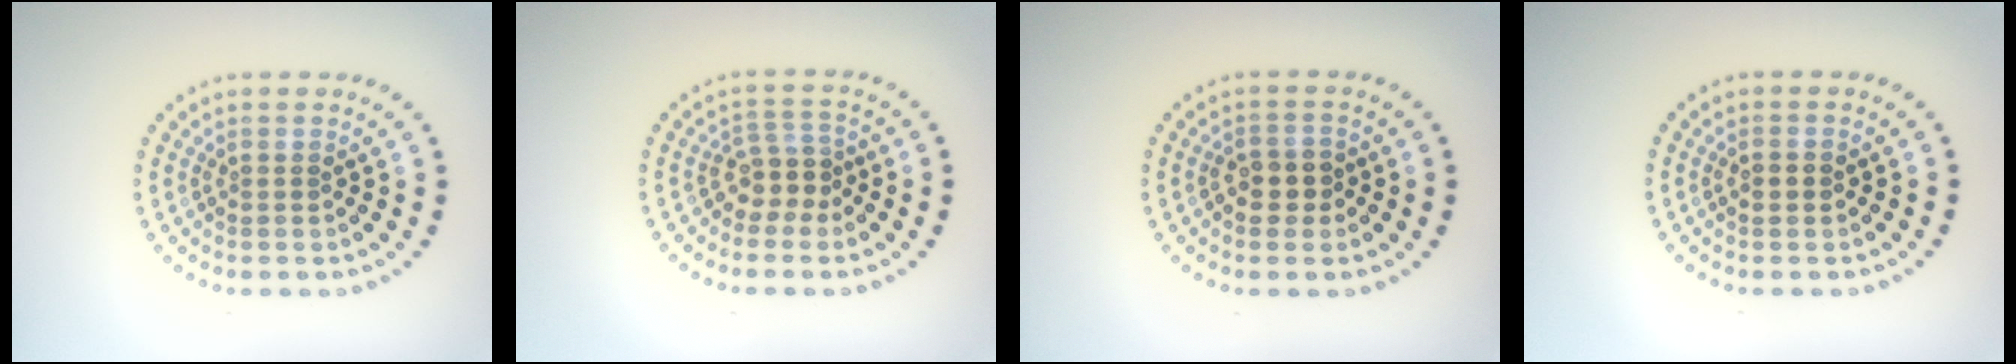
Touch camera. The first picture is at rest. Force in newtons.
{"total": 2.6, "press": 2.0, "slide": 1.7}
{"total": 2.4, "press": 2.4, "slide": 0.5}
{"total": 1.5, "press": 1.5, "slide": 0.1}